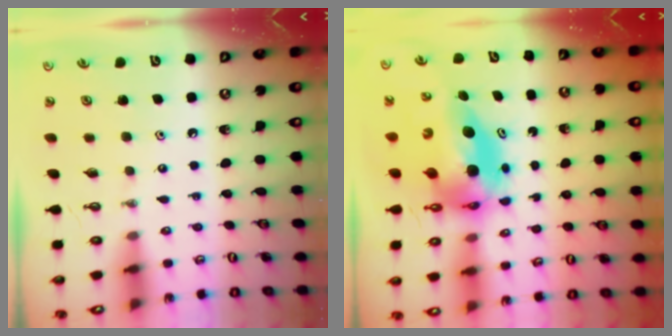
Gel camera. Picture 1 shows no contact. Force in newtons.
{"total": 8.3, "press": 8.2, "slide": 0.9}